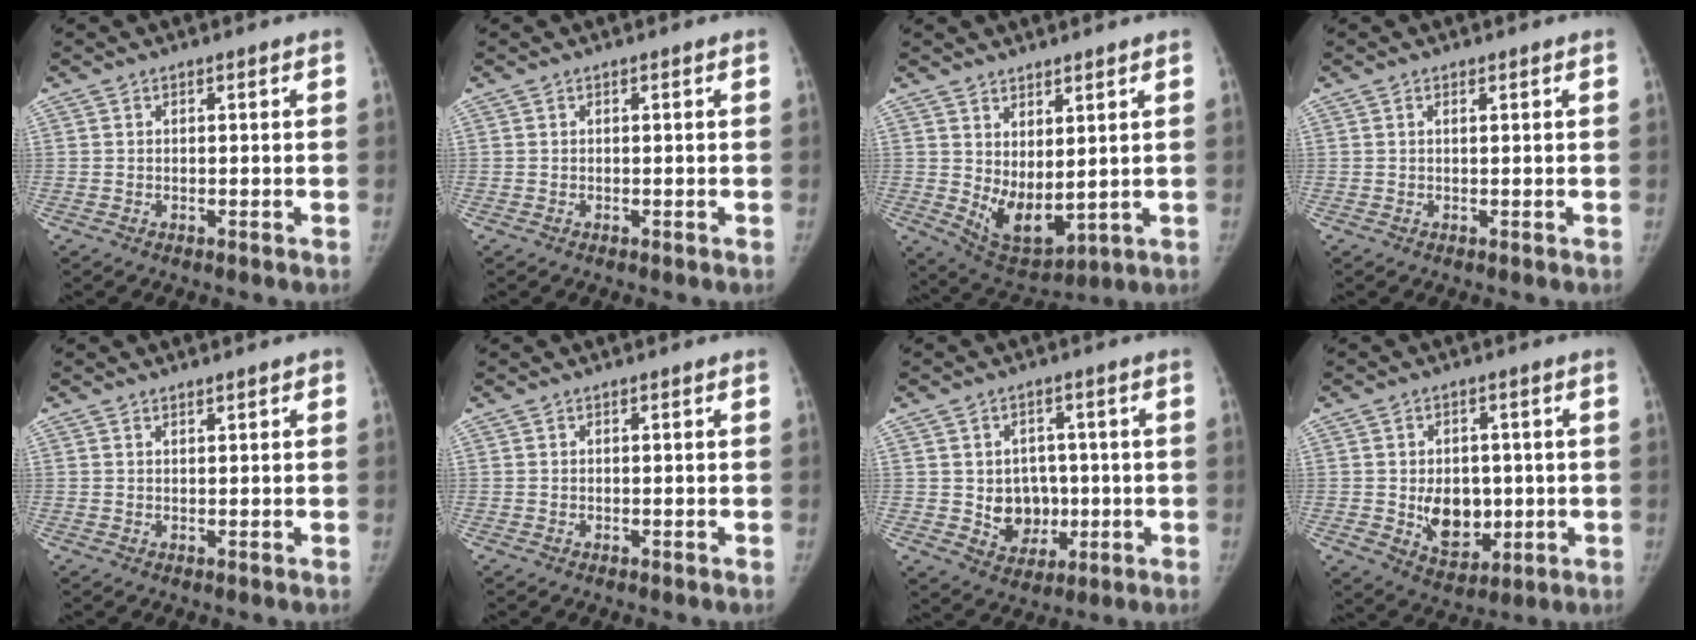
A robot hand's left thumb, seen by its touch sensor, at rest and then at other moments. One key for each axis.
{"total": 0.0}
{"total": 9.1, "fx": 2.0, "fy": 4.4, "fz": 7.8, "tx": -0.115, "ty": -0.034, "tz": 0.058}
{"total": 0.5, "fx": 0.3, "fy": 0.1, "fz": 0.4, "tx": -0.010, "ty": 0.002, "tz": 0.005}
{"total": 1.0, "fx": 0.8, "fy": 0.3, "fz": 0.6, "tx": -0.007, "ty": -0.003, "tz": 0.012}
{"total": 0.0}
{"total": 8.1, "fx": -0.4, "fy": 6.9, "fz": 4.3, "tx": -0.022, "ty": 0.002, "tz": 0.009}
{"total": 9.8, "fx": -0.7, "fy": 7.1, "fz": 6.8, "tx": -0.064, "ty": -0.007, "tz": 0.009}